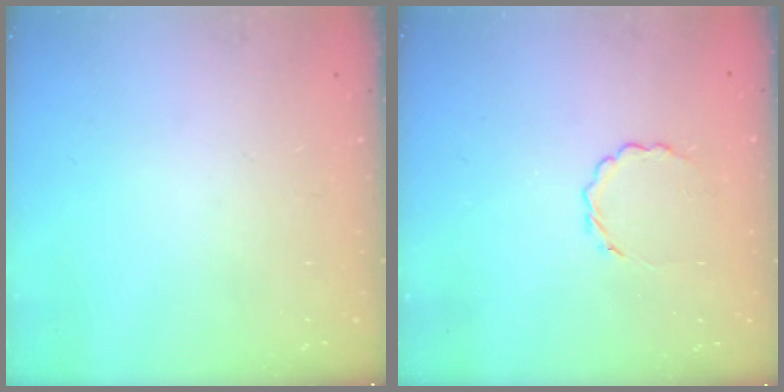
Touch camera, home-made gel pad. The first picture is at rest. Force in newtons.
{"total": 3.1, "press": 3.0, "slide": 1.1}